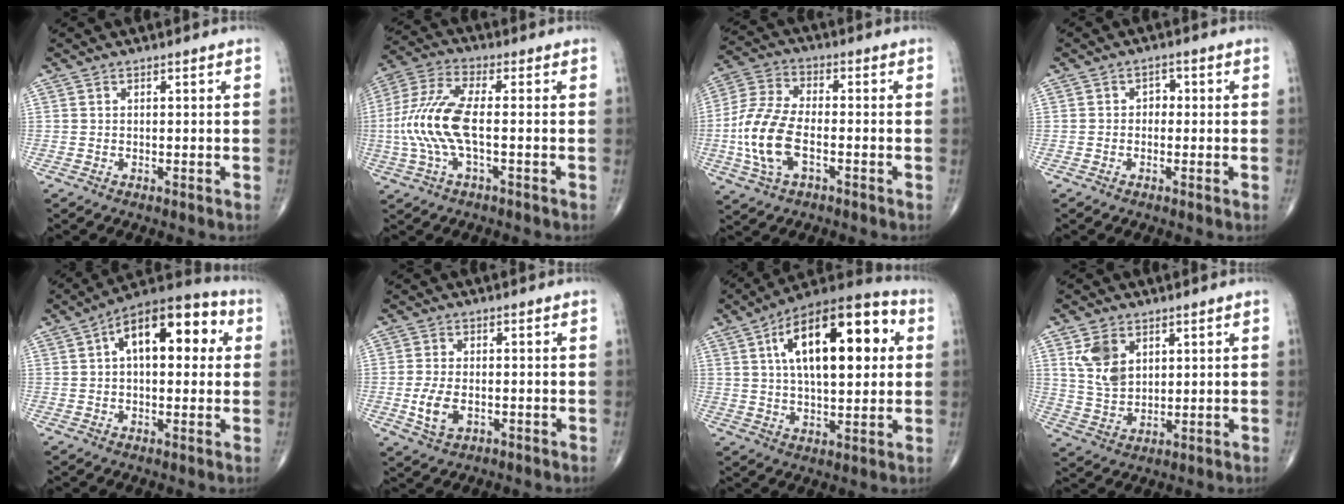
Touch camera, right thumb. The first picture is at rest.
{"total": 12.1, "force": [-1.3, 4.2, 11.3], "torque": [-0.270, 0.025, -0.028]}
{"total": 12.8, "force": [-3.0, 6.6, 10.6], "torque": [-0.230, 0.018, -0.060]}
{"total": 2.1, "force": [-0.2, 1.7, 1.2], "torque": [-0.001, 0.008, -0.011]}
{"total": 16.1, "force": [3.9, 8.2, 13.2], "torque": [-0.166, 0.035, 0.050]}
{"total": 5.4, "force": [-1.2, 3.2, 4.2], "torque": [-0.086, 0.000, -0.018]}
{"total": 22.6, "force": [5.8, 10.1, 19.4], "torque": [-0.286, 0.015, 0.082]}
{"total": 7.9, "force": [3.2, 5.3, 5.0], "torque": [-0.080, -0.013, 0.072]}